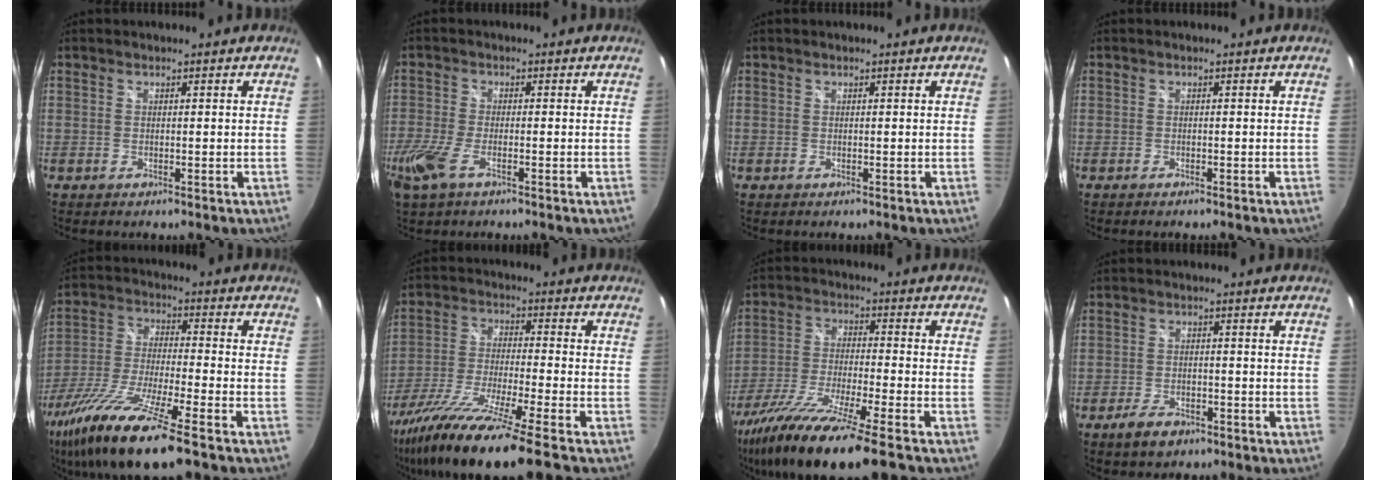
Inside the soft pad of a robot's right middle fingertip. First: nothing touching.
{"total": 7.5, "force": [-4.1, 2.9, 5.7], "torque": [-0.143, -0.020, -0.078]}
{"total": 0.0}
{"total": 0.5, "force": [-0.5, 0.1, 0.2], "torque": [-0.004, -0.002, -0.010]}
{"total": 18.9, "force": [-12.7, 1.9, 13.9], "torque": [-0.283, -0.055, -0.232]}
{"total": 18.6, "force": [-14.4, -0.6, 11.8], "torque": [-0.234, -0.058, -0.256]}
{"total": 19.4, "force": [-14.6, 1.0, 12.7], "torque": [-0.252, -0.059, -0.262]}
{"total": 5.1, "force": [-3.5, 2.5, 2.7], "torque": [-0.069, -0.005, -0.059]}